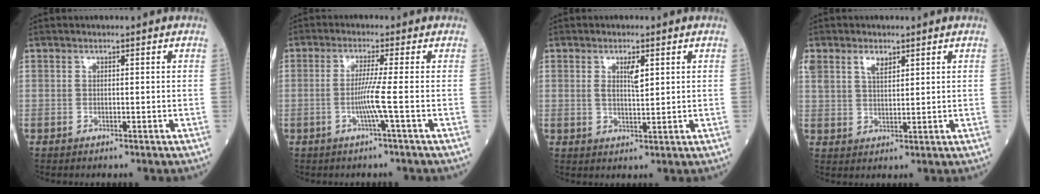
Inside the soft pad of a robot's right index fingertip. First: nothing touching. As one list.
[{"total": 4.1, "force": [-1.0, -1.5, 3.6], "torque": [-0.077, -0.007, -0.023]}, {"total": 3.1, "force": [1.2, 0.7, 2.8], "torque": [-0.052, 0.001, 0.020]}, {"total": 4.5, "force": [2.6, 2.4, 2.8], "torque": [-0.061, 0.012, 0.055]}]